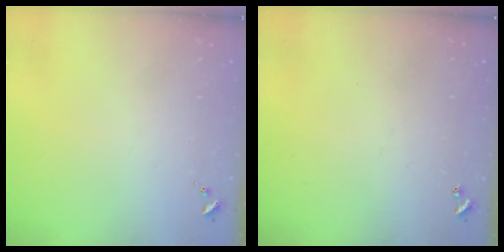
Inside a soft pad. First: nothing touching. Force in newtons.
{"total": 1.0, "press": 1.0, "slide": 0.2}